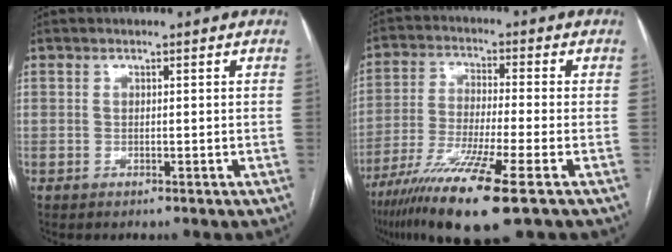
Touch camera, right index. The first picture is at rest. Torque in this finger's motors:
{"motor_torque": [1.28, -0.86, 1.05, 0.21]}